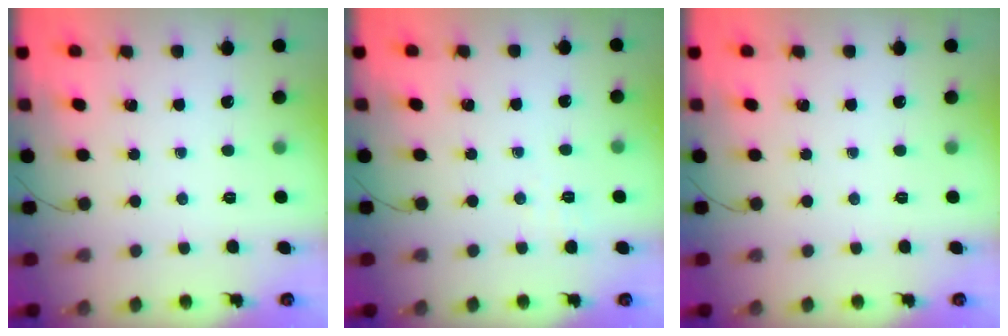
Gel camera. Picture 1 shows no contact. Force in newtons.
{"total": 1.4, "press": 0.5, "slide": 1.3}
{"total": 0.0}